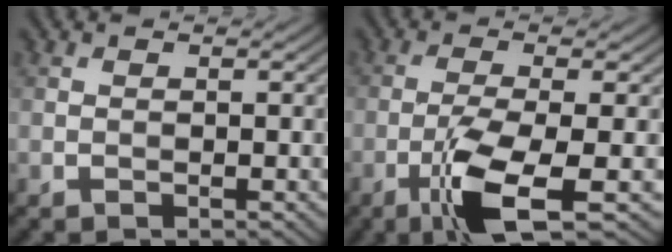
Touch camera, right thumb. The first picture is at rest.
{"total": 7.6, "force": [-3.3, 1.4, 6.6], "torque": [-0.128, 0.004, -0.071]}